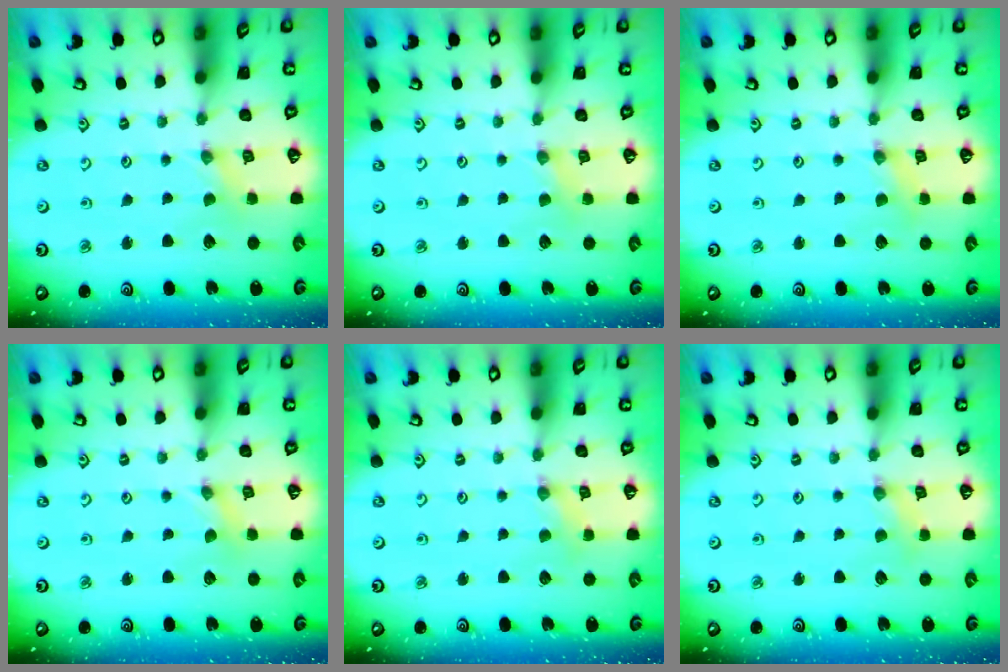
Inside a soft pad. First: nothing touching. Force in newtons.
{"total": 2.2, "press": 2.1, "slide": 0.5}
{"total": 1.1, "press": 1.1, "slide": 0.2}
{"total": 0.0}
{"total": 2.4, "press": 2.3, "slide": 0.3}
{"total": 2.4, "press": 2.3, "slide": 0.3}